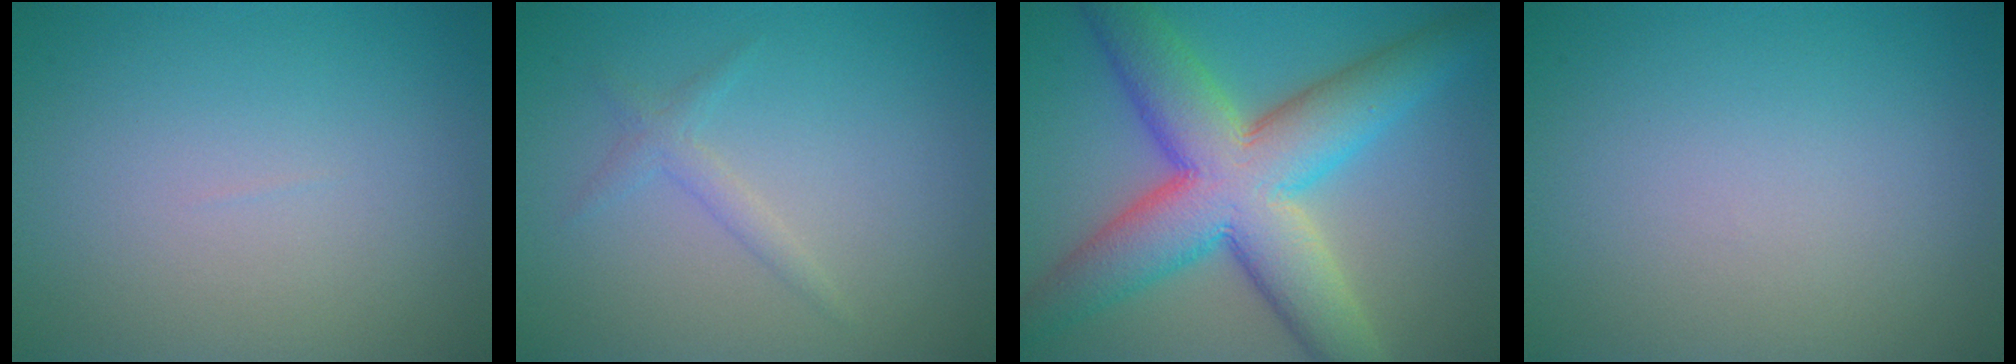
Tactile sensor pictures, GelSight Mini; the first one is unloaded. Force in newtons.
{"total": 1.4, "press": 1.4, "slide": 0.1}
{"total": 11.7, "press": 11.7, "slide": 0.6}
{"total": 0.0}